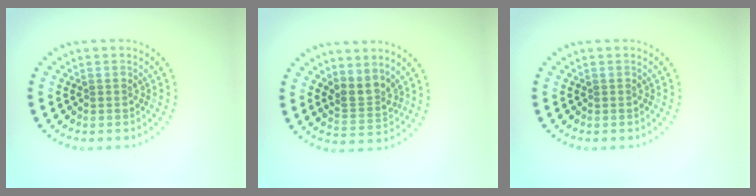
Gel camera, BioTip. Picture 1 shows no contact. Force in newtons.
{"total": 2.7, "press": 1.9, "slide": 1.9}
{"total": 0.0}